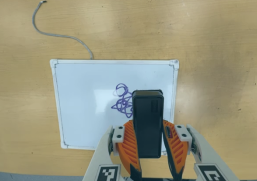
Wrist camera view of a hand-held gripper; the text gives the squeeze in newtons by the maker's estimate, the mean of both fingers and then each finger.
{"total": 6.6, "left": 5.2, "right": 8.0}